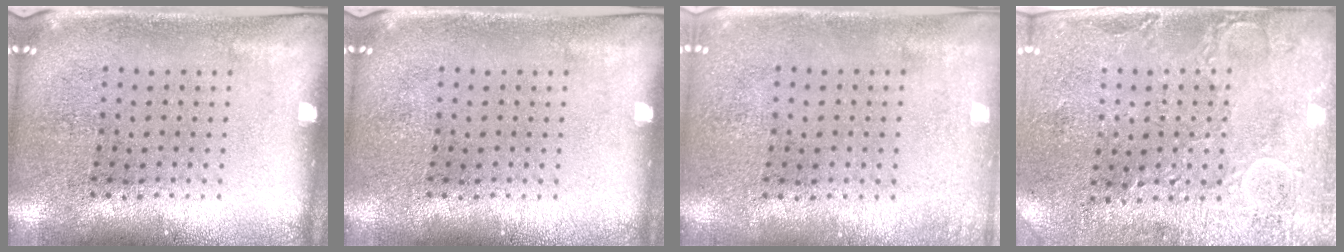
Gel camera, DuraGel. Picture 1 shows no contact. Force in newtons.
{"total": 0.0}
{"total": 0.5, "press": 0.5, "slide": 0.1}
{"total": 2.7, "press": 2.6, "slide": 0.8}